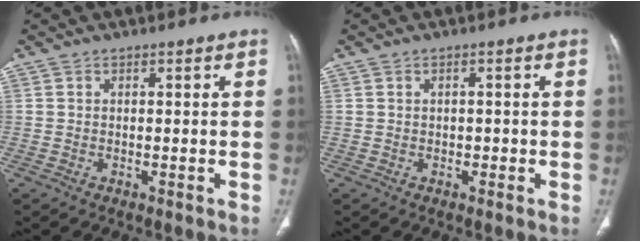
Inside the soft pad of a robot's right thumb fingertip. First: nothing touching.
{"total": 0.9, "force": [-0.1, 0.8, 0.4], "torque": [-0.003, 0.003, -0.002]}